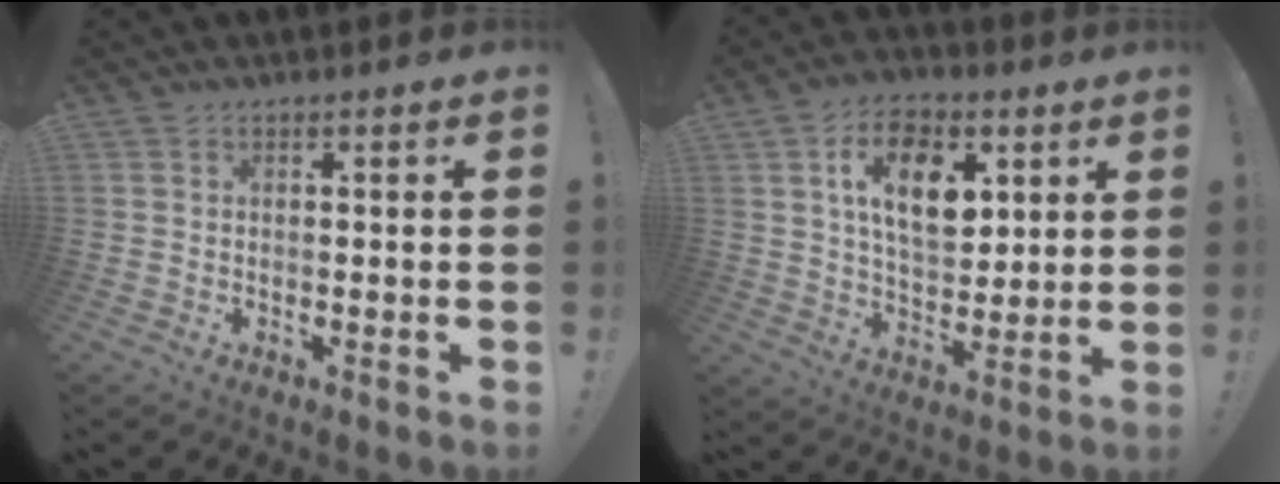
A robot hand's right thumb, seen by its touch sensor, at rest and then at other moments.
{"total": 15.0, "force": [5.3, 9.3, 10.5], "torque": [-0.160, -0.004, 0.098]}